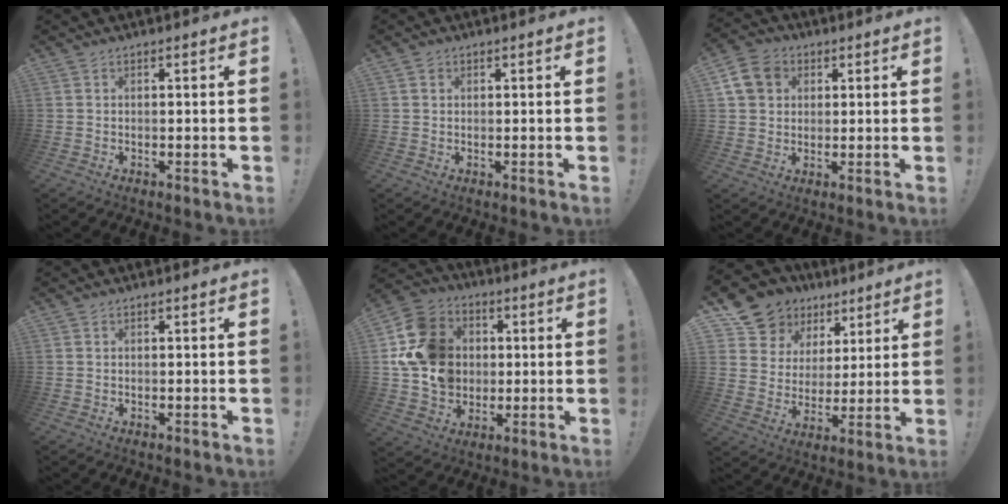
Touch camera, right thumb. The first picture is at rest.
{"total": 0.9, "force": [0.5, 0.8, 0.1], "torque": [0.002, 0.000, 0.009]}
{"total": 10.0, "force": [3.6, 8.1, 4.5], "torque": [-0.080, -0.005, 0.075]}
{"total": 0.0}
{"total": 17.2, "force": [1.6, 14.9, 8.5], "torque": [-0.145, 0.007, 0.046]}
{"total": 11.8, "force": [7.7, 8.5, 2.5], "torque": [-0.048, -0.061, 0.156]}